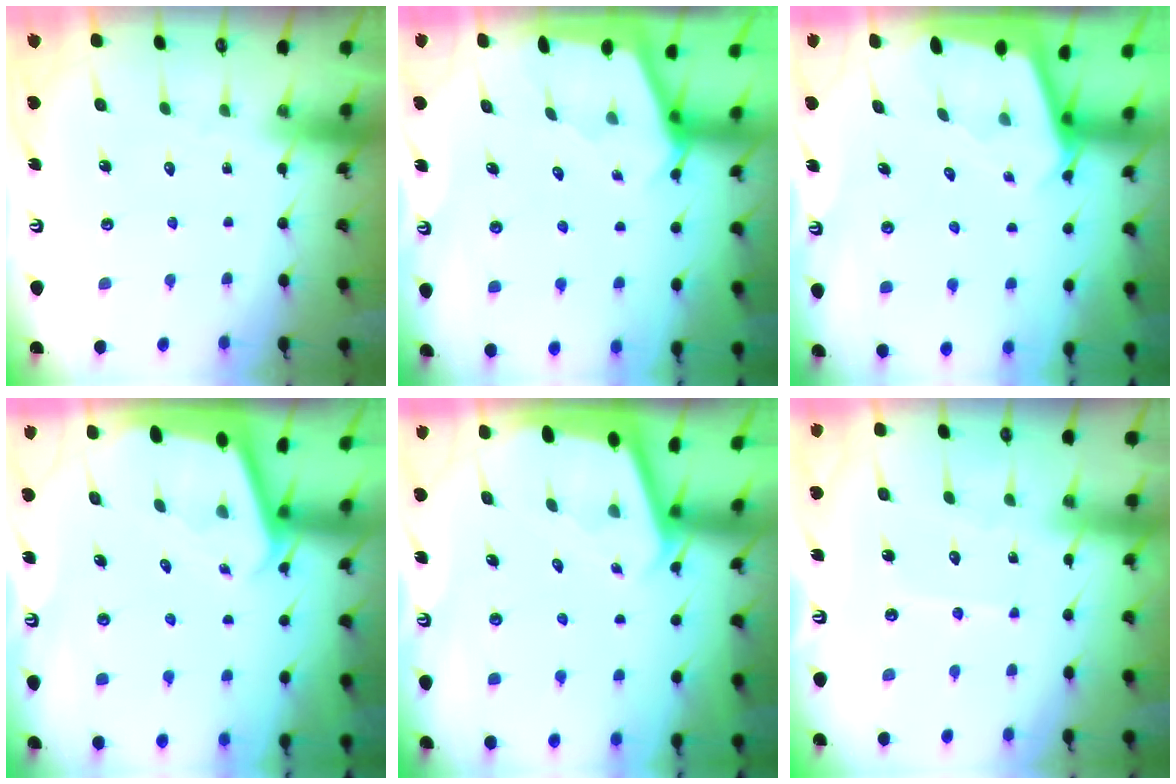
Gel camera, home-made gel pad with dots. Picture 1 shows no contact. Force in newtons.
{"total": 2.2, "press": 2.2, "slide": 0.3}
{"total": 2.4, "press": 2.4, "slide": 0.2}
{"total": 2.7, "press": 2.7, "slide": 0.2}
{"total": 1.7, "press": 1.7, "slide": 0.0}
{"total": 3.6, "press": 3.5, "slide": 0.4}